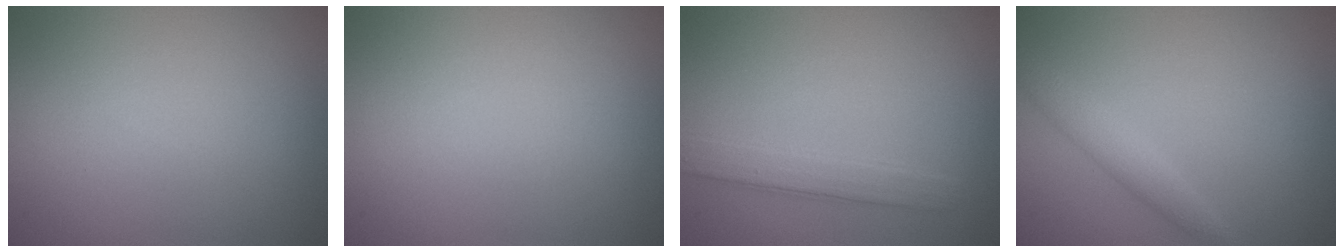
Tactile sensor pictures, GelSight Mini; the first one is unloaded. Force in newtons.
{"total": 0.0}
{"total": 2.6, "press": 2.6, "slide": 0.1}
{"total": 1.9, "press": 1.9, "slide": 0.1}